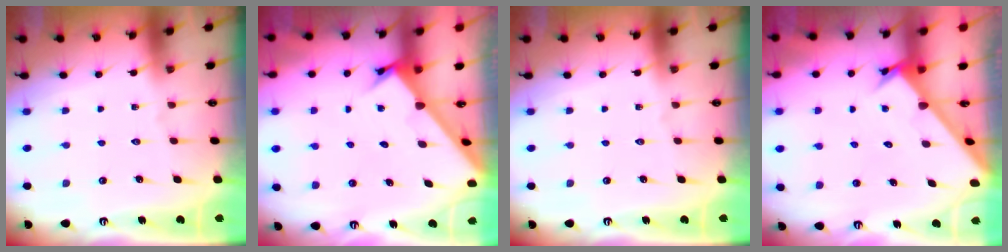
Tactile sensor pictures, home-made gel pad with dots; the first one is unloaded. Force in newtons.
{"total": 1.8, "press": 1.8, "slide": 0.2}
{"total": 0.0}
{"total": 2.5, "press": 2.5, "slide": 0.2}